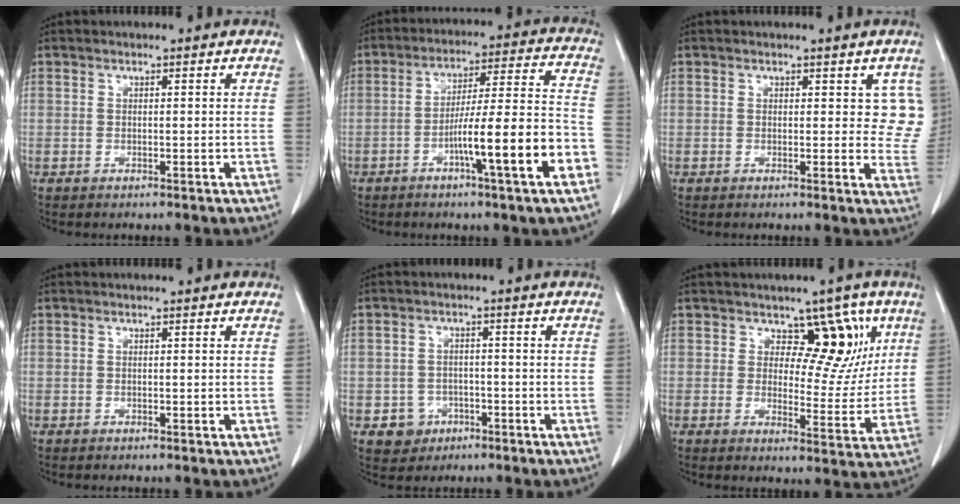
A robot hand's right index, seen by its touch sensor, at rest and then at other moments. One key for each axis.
{"total": 14.2, "fx": -5.8, "fy": -0.1, "fz": 13.0, "tx": -0.207, "ty": 0.011, "tz": -0.087}
{"total": 4.8, "fx": 1.9, "fy": 2.9, "fz": 3.3, "tx": -0.009, "ty": -0.007, "tz": 0.014}
{"total": 0.0}
{"total": 4.5, "fx": -1.9, "fy": 4.0, "fz": 0.4, "tx": 0.001, "ty": 0.014, "tz": -0.023}
{"total": 8.4, "fx": 4.0, "fy": 5.0, "fz": 5.4, "tx": -0.045, "ty": 0.005, "tz": 0.056}